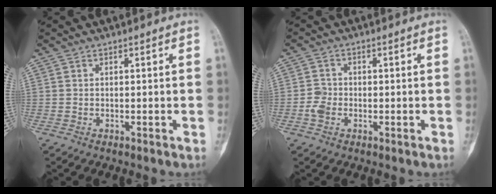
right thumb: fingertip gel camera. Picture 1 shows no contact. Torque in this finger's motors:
{"motor_torque": [-0.21, 0.30, 0.20, 0.21, 0.03]}